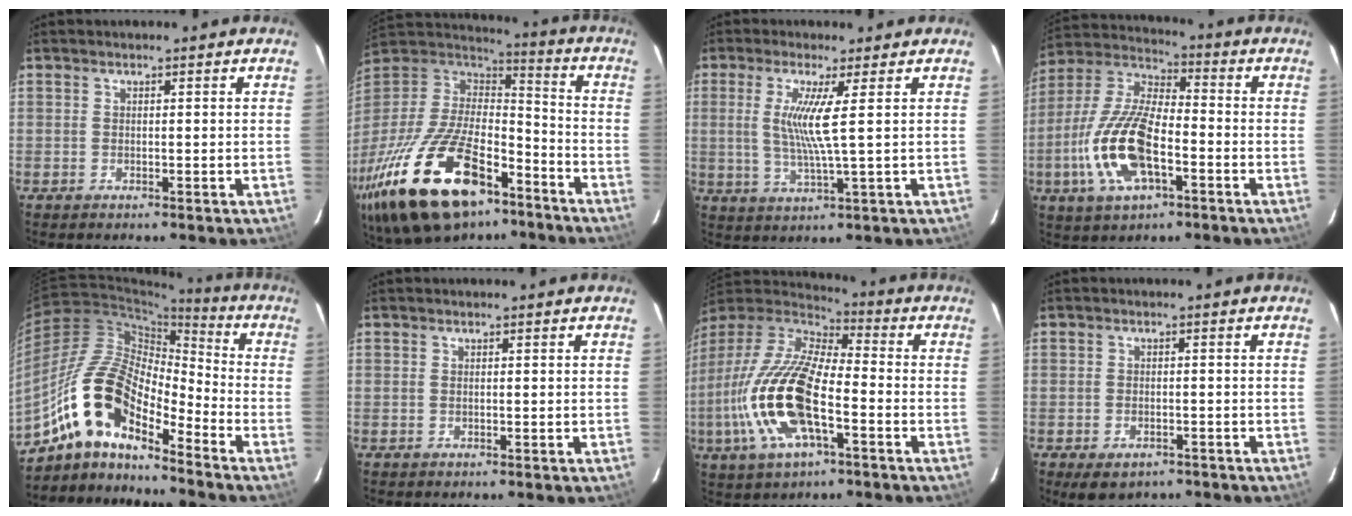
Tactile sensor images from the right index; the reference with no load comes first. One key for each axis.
{"total": 33.4, "fx": -19.8, "fy": 15.1, "fz": 22.2, "tx": -0.458, "ty": -0.044, "tz": -0.318}
{"total": 6.8, "fx": 1.3, "fy": -0.8, "fz": 6.7, "tx": -0.132, "ty": -0.011, "tz": 0.024}
{"total": 16.6, "fx": -5.4, "fy": 6.8, "fz": 14.1, "tx": -0.304, "ty": -0.005, "tz": -0.104}
{"total": 14.6, "fx": -10.2, "fy": 4.8, "fz": 9.2, "tx": -0.169, "ty": 0.013, "tz": -0.211}
{"total": 0.0}
{"total": 21.3, "fx": -6.7, "fy": 7.8, "fz": 18.7, "tx": -0.388, "ty": -0.027, "tz": -0.136}
{"total": 5.1, "fx": -3.3, "fy": 2.9, "fz": 2.6, "tx": -0.050, "ty": -0.012, "tz": -0.041}